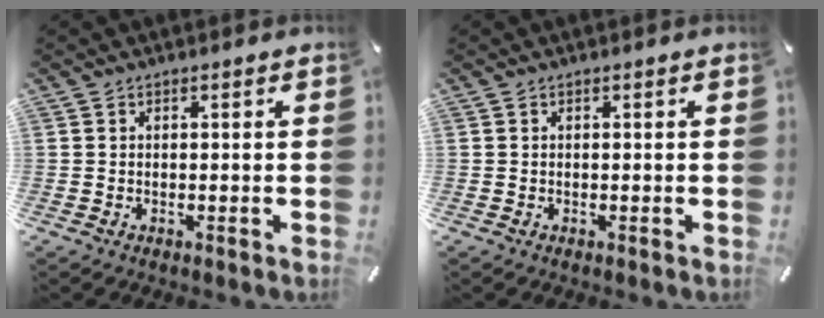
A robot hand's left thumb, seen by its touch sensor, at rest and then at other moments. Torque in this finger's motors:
{"motor_torque": [0.00, 0.00, 0.00, 0.00, 0.00]}